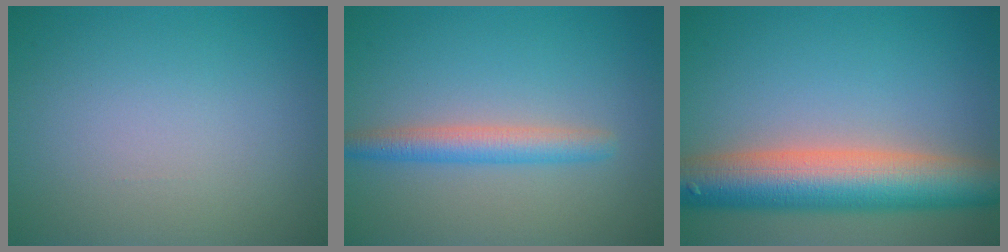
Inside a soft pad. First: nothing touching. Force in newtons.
{"total": 2.9, "press": 2.9, "slide": 0.1}
{"total": 9.6, "press": 9.6, "slide": 0.6}